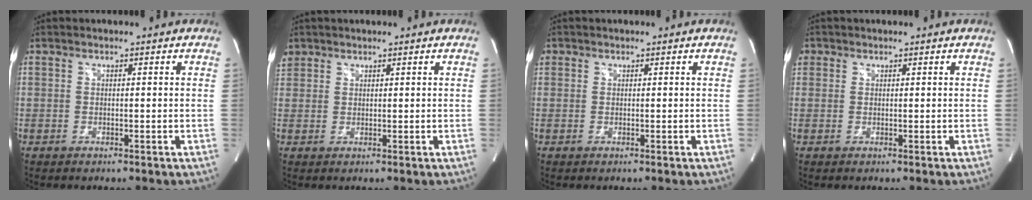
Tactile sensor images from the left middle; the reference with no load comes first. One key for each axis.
{"total": 3.4, "fx": 2.2, "fy": 2.6, "fz": 0.4, "tx": -0.013, "ty": 0.016, "tz": 0.045}
{"total": 0.8, "fx": 0.3, "fy": 0.7, "fz": 0.1, "tx": 0.004, "ty": 0.007, "tz": 0.005}
{"total": 1.5, "fx": 0.6, "fy": 1.3, "fz": 0.2, "tx": 0.006, "ty": 0.008, "tz": 0.010}